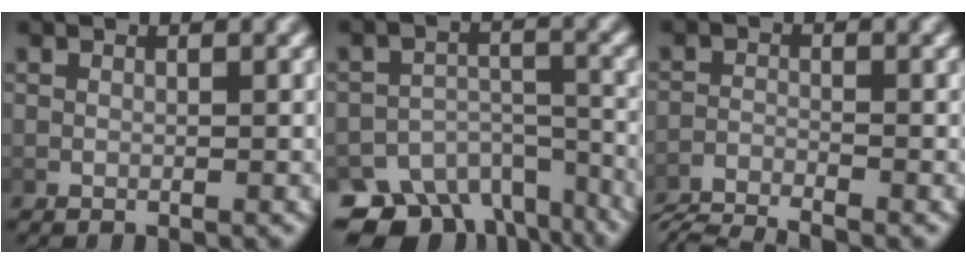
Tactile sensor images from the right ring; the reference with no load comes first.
{"total": 9.3, "force": [-6.8, 5.1, 3.8], "torque": [-0.059, -0.024, -0.108]}
{"total": 5.8, "force": [-5.5, 1.3, 1.2], "torque": [-0.019, -0.020, -0.086]}